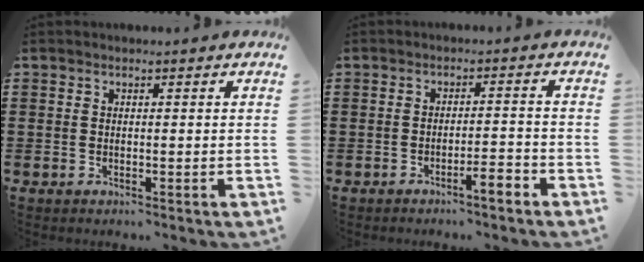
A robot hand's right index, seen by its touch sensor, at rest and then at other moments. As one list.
[{"total": 3.2, "force": [-2.4, 0.2, 2.0], "torque": [-0.036, 0.003, -0.047]}]